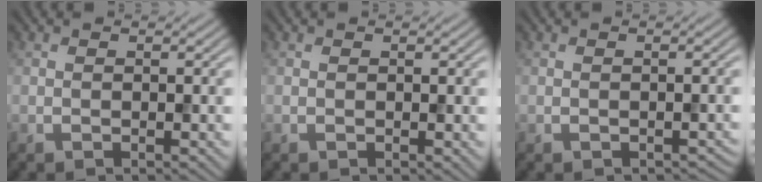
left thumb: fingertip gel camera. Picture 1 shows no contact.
{"total": 0.0}
{"total": 0.7, "force": [-0.4, 0.4, 0.4], "torque": [-0.006, -0.005, -0.004]}